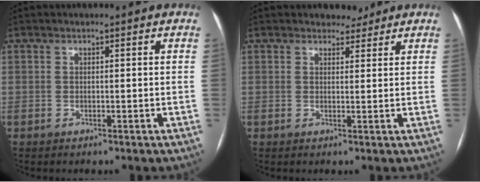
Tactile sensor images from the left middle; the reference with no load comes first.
{"total": 2.3, "force": [2.0, 1.1, 0.1], "torque": [0.002, -0.001, 0.026]}